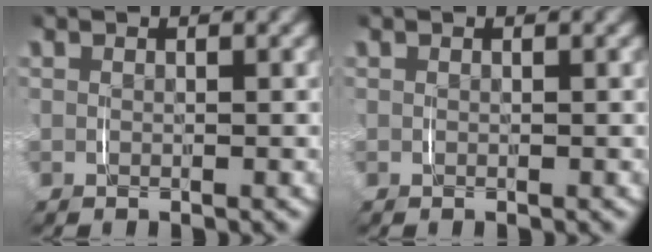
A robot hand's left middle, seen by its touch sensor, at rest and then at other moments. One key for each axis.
{"total": 0.0}